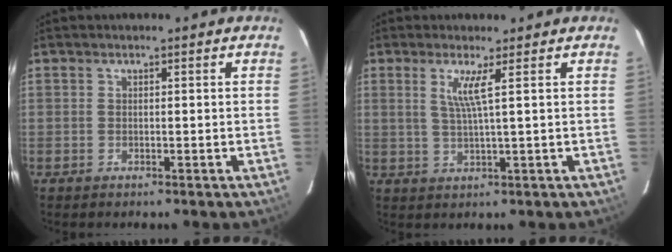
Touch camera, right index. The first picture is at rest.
{"total": 3.6, "force": [1.4, -0.8, 3.3], "torque": [-0.059, -0.005, 0.029]}